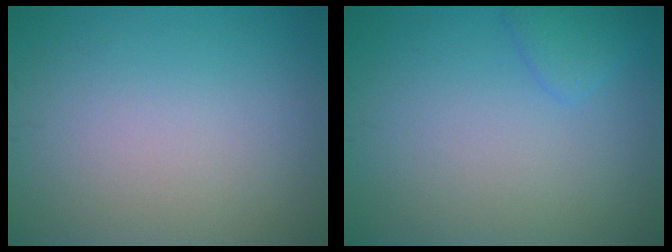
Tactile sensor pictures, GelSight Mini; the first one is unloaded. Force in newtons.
{"total": 1.5, "press": 1.5, "slide": 0.1}